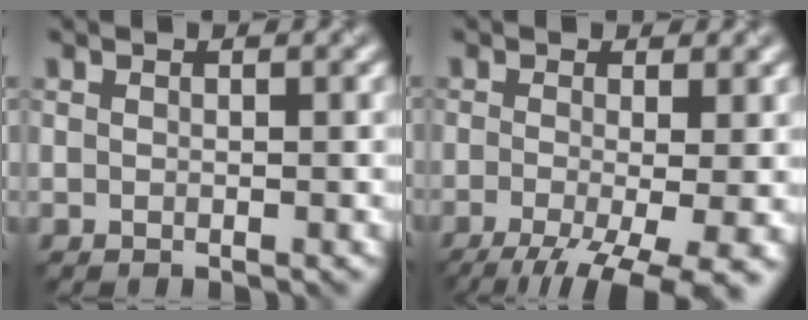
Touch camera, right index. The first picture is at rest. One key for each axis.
{"total": 9.1, "fx": -4.5, "fy": 3.2, "fz": 7.2, "tx": -0.120, "ty": -0.023, "tz": -0.056}